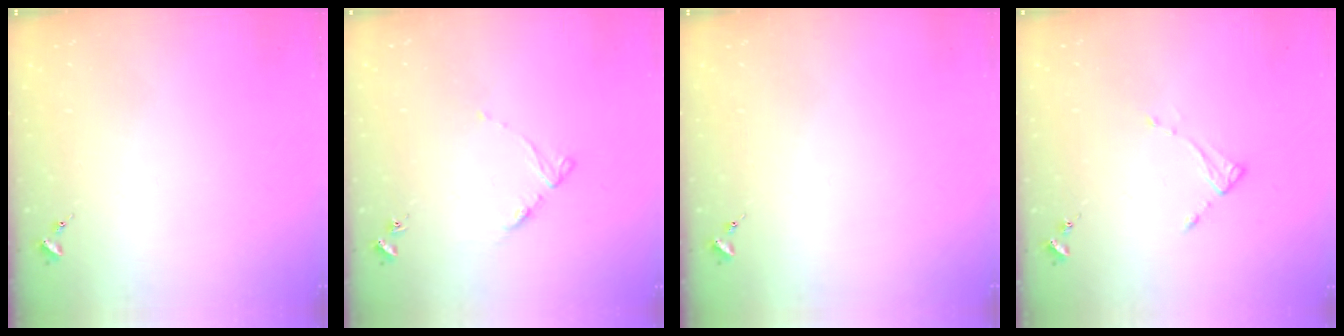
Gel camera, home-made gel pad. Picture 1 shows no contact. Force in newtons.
{"total": 5.2, "press": 5.1, "slide": 0.7}
{"total": 0.0}
{"total": 2.6, "press": 2.6, "slide": 0.3}